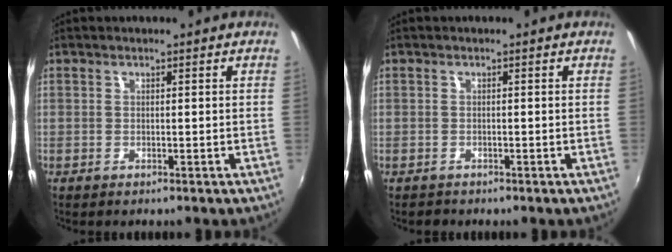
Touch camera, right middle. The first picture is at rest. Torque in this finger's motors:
{"motor_torque": [0.03, -0.19, -0.07, -0.05]}